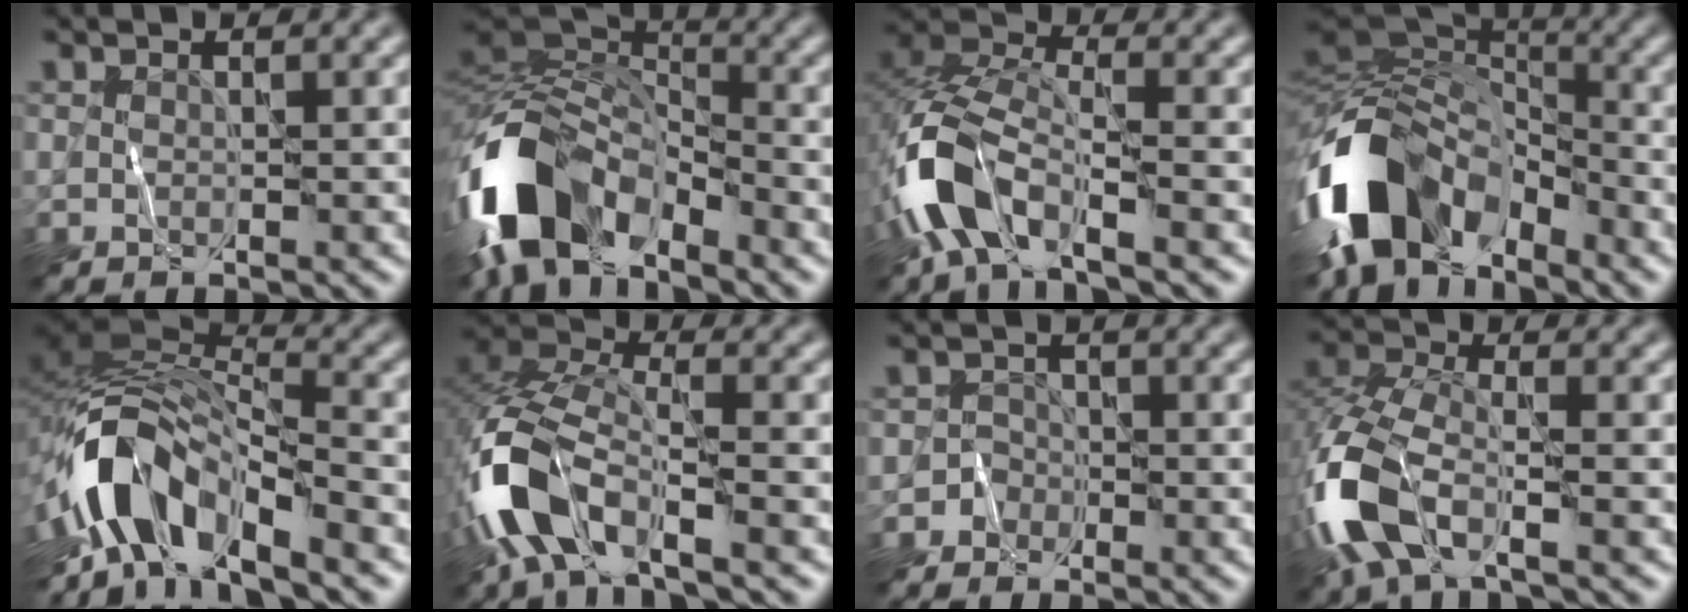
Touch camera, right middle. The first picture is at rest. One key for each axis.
{"total": 11.1, "fx": -6.3, "fy": 6.0, "fz": 6.9, "tx": -0.137, "ty": -0.006, "tz": -0.125}
{"total": 8.3, "fx": -4.4, "fy": 3.8, "fz": 6.0, "tx": -0.132, "ty": 0.003, "tz": -0.097}
{"total": 14.0, "fx": -6.4, "fy": 8.7, "fz": 8.9, "tx": -0.199, "ty": 0.002, "tz": -0.127}
{"total": 9.2, "fx": -5.4, "fy": 3.9, "fz": 6.4, "tx": -0.105, "ty": 0.011, "tz": -0.112}
{"total": 9.8, "fx": -4.8, "fy": 4.4, "fz": 7.3, "tx": -0.166, "ty": -0.002, "tz": -0.102}
{"total": 1.3, "fx": -0.7, "fy": 0.9, "fz": -0.4, "tx": 0.021, "ty": 0.014, "tz": -0.016}
{"total": 8.6, "fx": -3.6, "fy": 4.1, "fz": 6.6, "tx": -0.166, "ty": -0.004, "tz": -0.087}